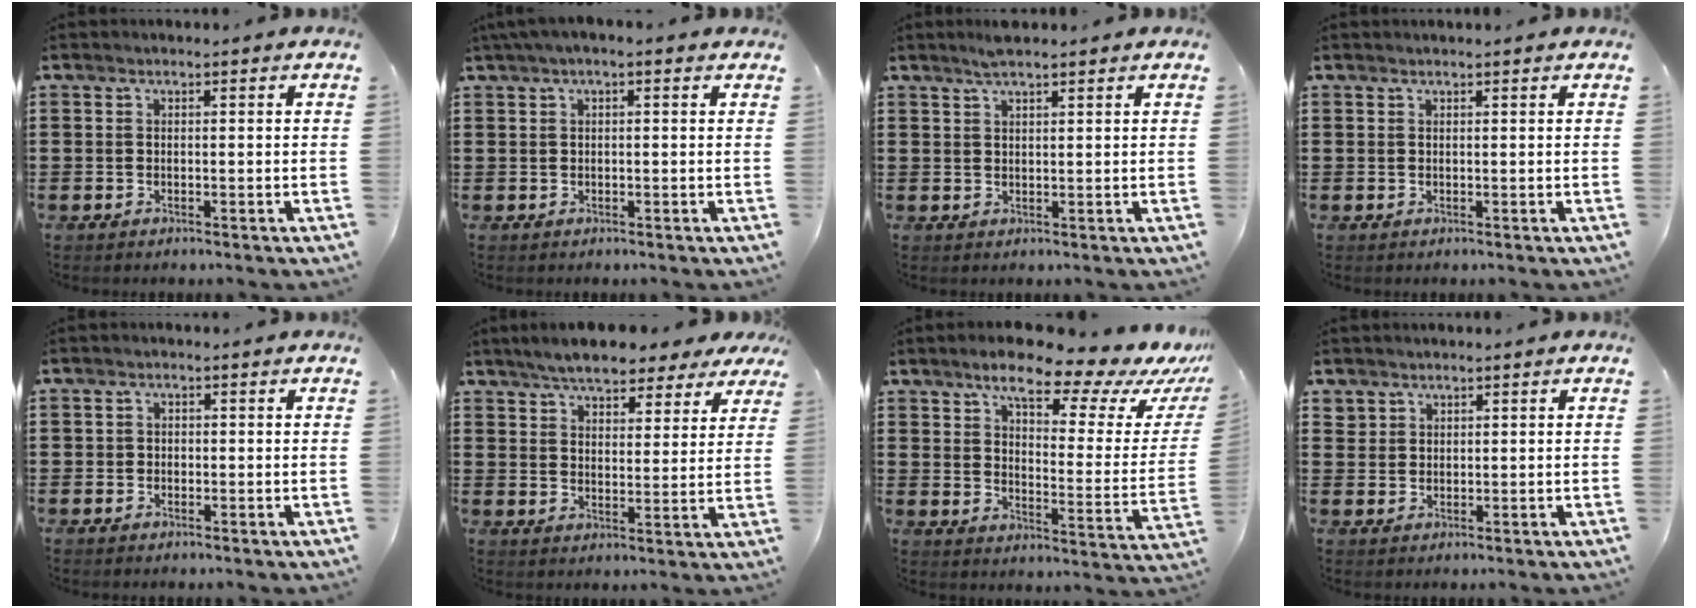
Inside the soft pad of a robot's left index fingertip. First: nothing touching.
{"total": 1.3, "force": [0.2, 0.2, 1.2], "torque": [-0.023, 0.000, 0.004]}
{"total": 2.3, "force": [1.9, 0.2, 1.2], "torque": [-0.025, 0.002, 0.036]}
{"total": 0.6, "force": [0.5, -0.1, 0.3], "torque": [-0.007, -0.002, 0.010]}
{"total": 0.8, "force": [-0.2, 0.8, 0.2], "torque": [-0.006, 0.004, -0.005]}
{"total": 5.8, "force": [5.3, 1.4, 1.8], "torque": [-0.058, -0.009, 0.096]}
{"total": 11.3, "force": [8.9, 2.7, 6.4], "torque": [-0.120, -0.052, 0.146]}
{"total": 1.7, "force": [1.4, 1.0, 0.0], "torque": [-0.005, 0.003, 0.028]}